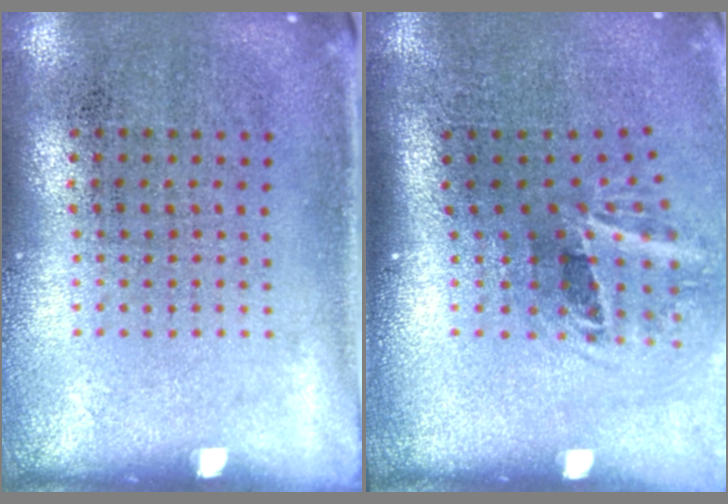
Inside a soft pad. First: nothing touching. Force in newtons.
{"total": 2.0, "press": 1.2, "slide": 1.6}